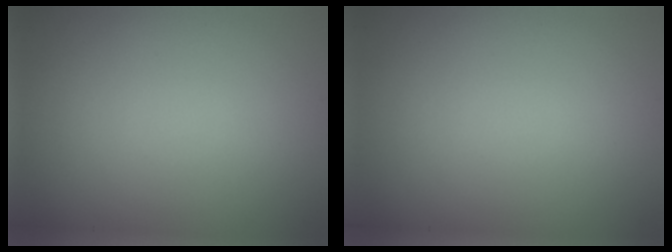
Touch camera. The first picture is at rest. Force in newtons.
{"total": 0.0}